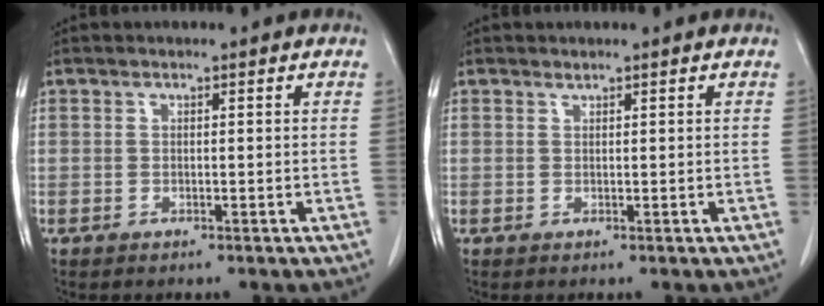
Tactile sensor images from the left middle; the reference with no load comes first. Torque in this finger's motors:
{"motor_torque": [-0.03, -0.04, -0.06, -0.01]}